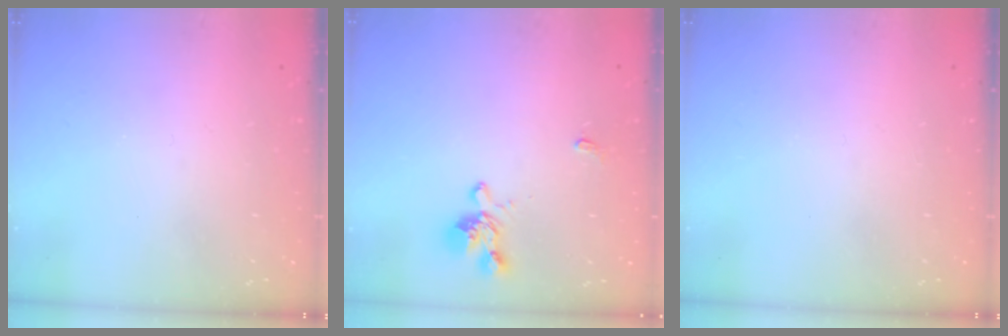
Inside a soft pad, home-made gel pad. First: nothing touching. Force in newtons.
{"total": 1.6, "press": 1.1, "slide": 1.1}
{"total": 0.0}